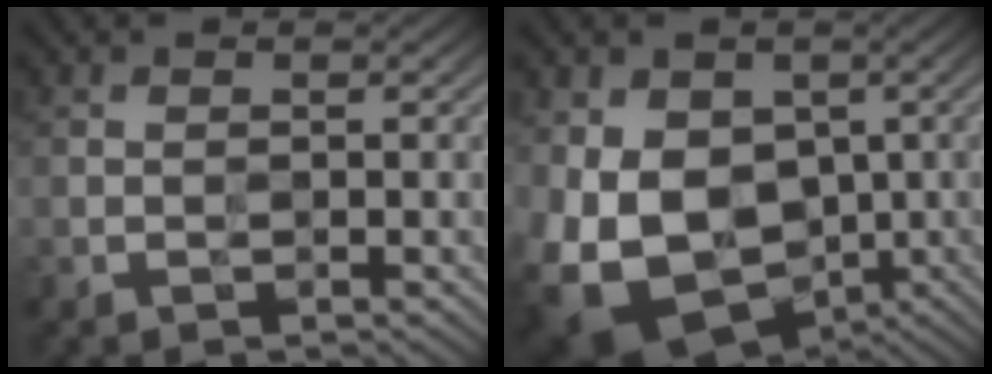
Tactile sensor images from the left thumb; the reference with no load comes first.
{"total": 14.4, "force": [-3.0, 10.7, 9.1], "torque": [-0.183, -0.026, -0.038]}